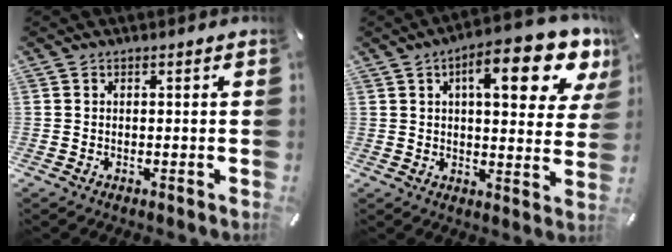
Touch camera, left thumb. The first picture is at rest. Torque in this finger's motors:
{"motor_torque": [0.82, 0.83, 1.39, -1.38, 0.27]}